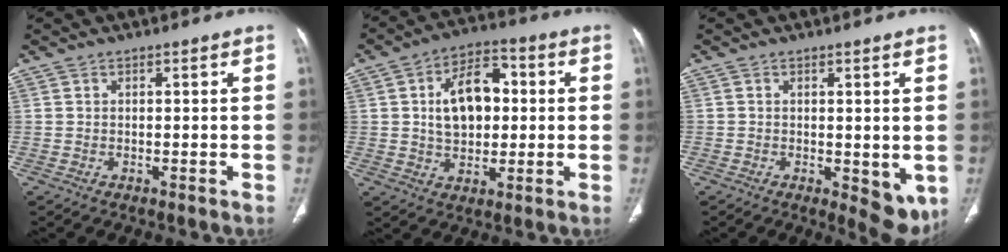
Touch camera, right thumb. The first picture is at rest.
{"total": 12.9, "force": [1.5, 8.4, 9.6], "torque": [-0.128, 0.018, 0.022]}
{"total": 6.6, "force": [-1.1, 3.0, 5.8], "torque": [-0.049, -0.013, -0.007]}